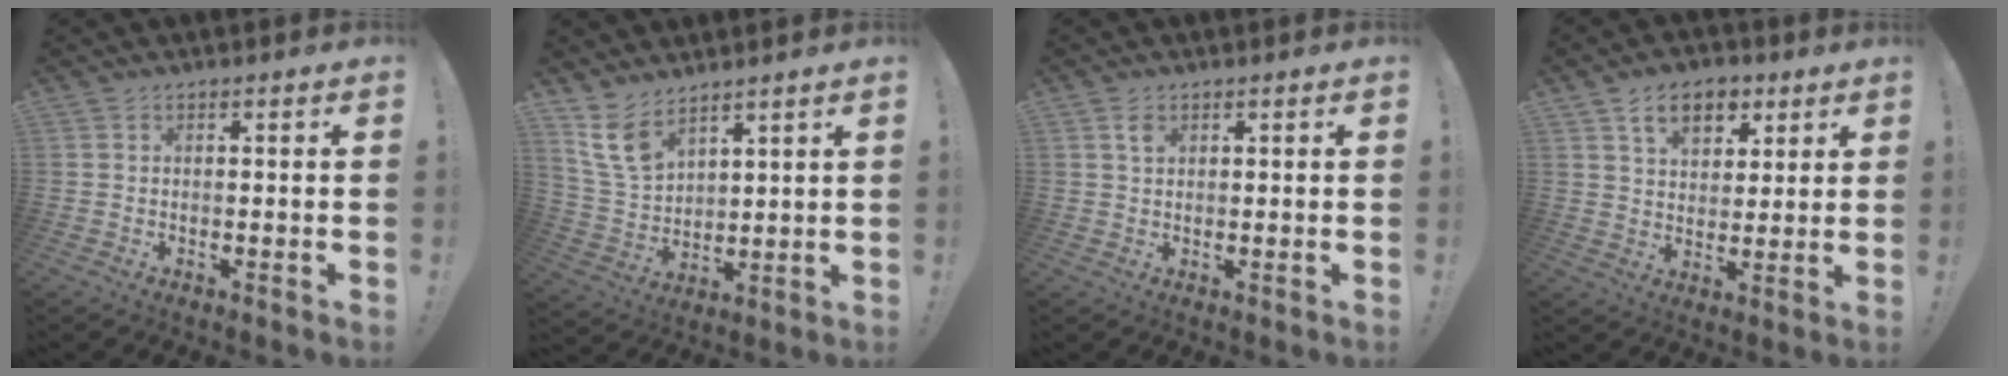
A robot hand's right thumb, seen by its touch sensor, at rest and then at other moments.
{"total": 10.6, "force": [7.7, 5.8, 4.5], "torque": [-0.099, -0.040, 0.156]}
{"total": 2.1, "force": [1.1, 1.2, 1.4], "torque": [-0.022, -0.002, 0.018]}
{"total": 10.6, "force": [5.5, 6.9, 5.9], "torque": [-0.084, -0.016, 0.101]}